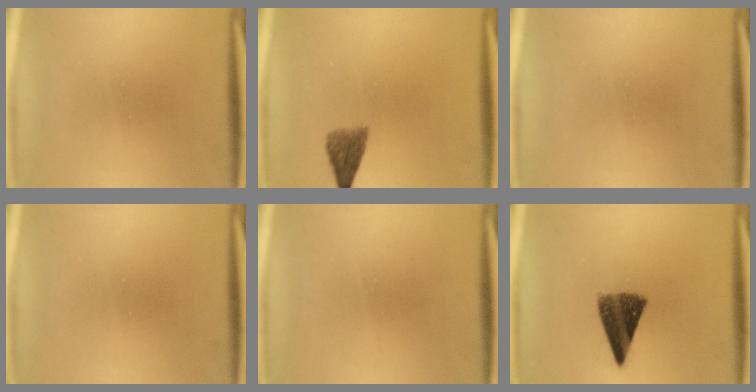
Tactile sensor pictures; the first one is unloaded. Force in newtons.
{"total": 3.9}
{"total": 0.0}
{"total": 0.0}
{"total": 1.4}
{"total": 8.7}